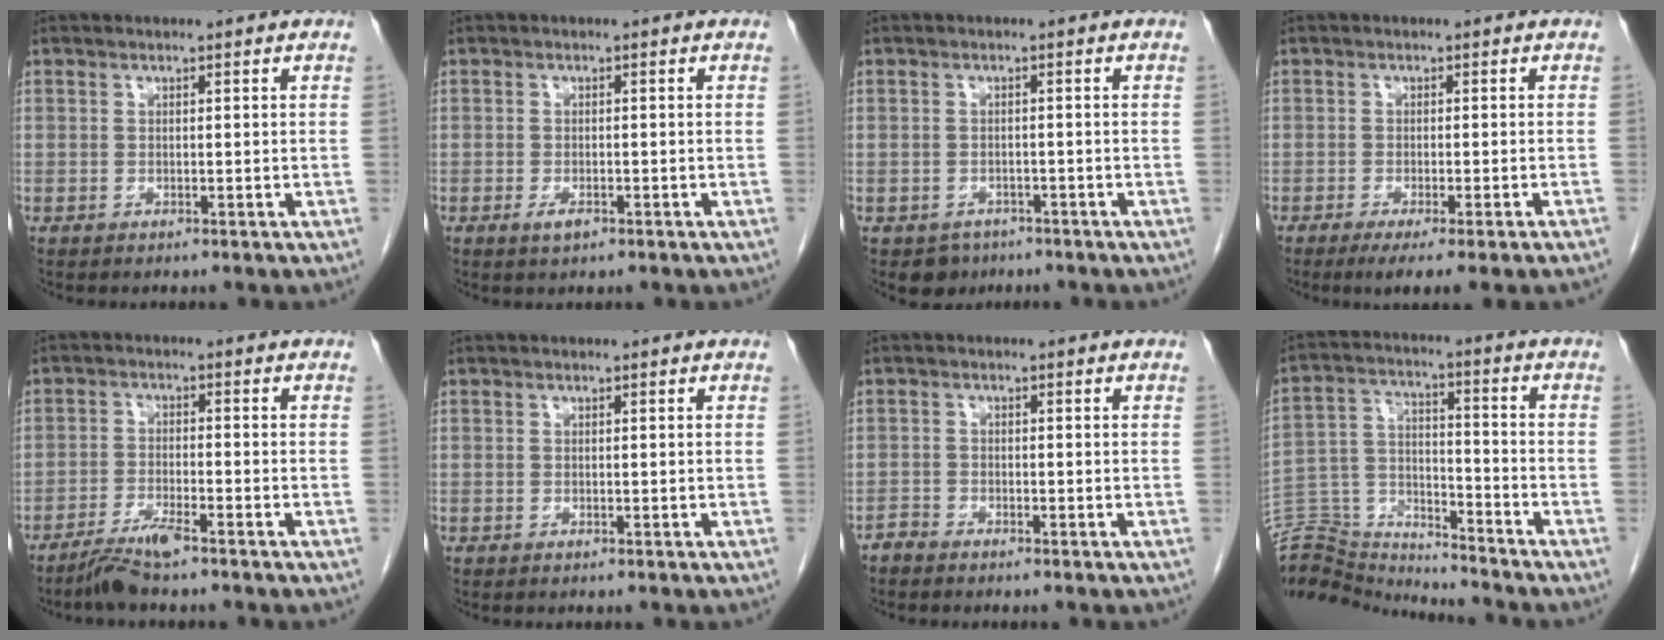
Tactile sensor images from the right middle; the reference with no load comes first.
{"total": 1.7, "force": [-0.9, 0.6, 1.3], "torque": [-0.026, -0.002, -0.014]}
{"total": 2.9, "force": [-2.0, 2.1, 0.4], "torque": [-0.010, 0.005, -0.027]}
{"total": 6.5, "force": [-4.7, -0.4, 4.4], "torque": [-0.051, -0.017, -0.069]}
{"total": 4.7, "force": [-3.8, 0.1, 2.8], "torque": [-0.060, -0.013, -0.074]}
{"total": 0.0}
{"total": 1.2, "force": [-1.2, 0.1, 0.0], "torque": [0.001, 0.000, -0.025]}
{"total": 15.3, "force": [-15.0, 2.5, 1.2], "torque": [-0.040, 0.041, -0.257]}